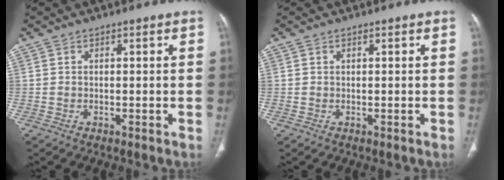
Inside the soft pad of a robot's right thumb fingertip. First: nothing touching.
{"total": 0.0}